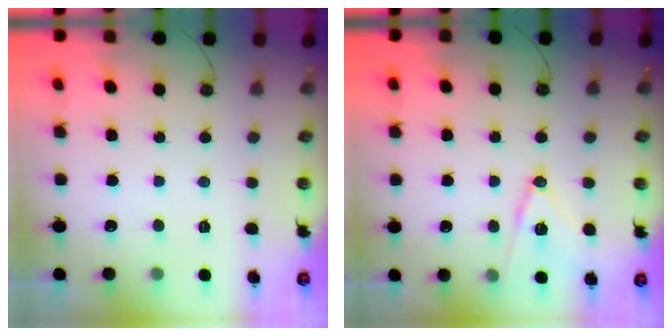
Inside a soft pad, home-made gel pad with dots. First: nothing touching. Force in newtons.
{"total": 12.6, "press": 12.2, "slide": 3.2}